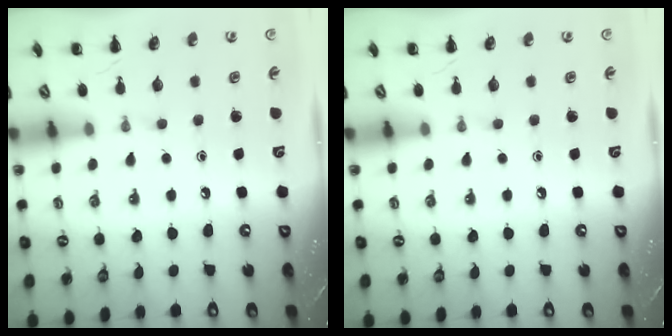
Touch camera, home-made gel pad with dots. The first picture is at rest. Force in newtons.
{"total": 0.0}